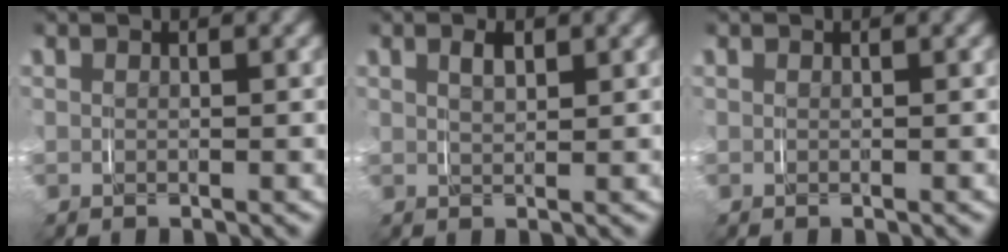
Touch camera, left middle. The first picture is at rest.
{"total": 1.1, "force": [0.3, 0.5, 1.0], "torque": [-0.019, -0.006, 0.009]}
{"total": 0.0}